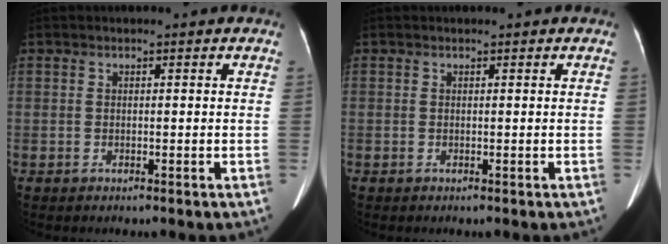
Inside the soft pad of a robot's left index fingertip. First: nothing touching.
{"total": 0.0}